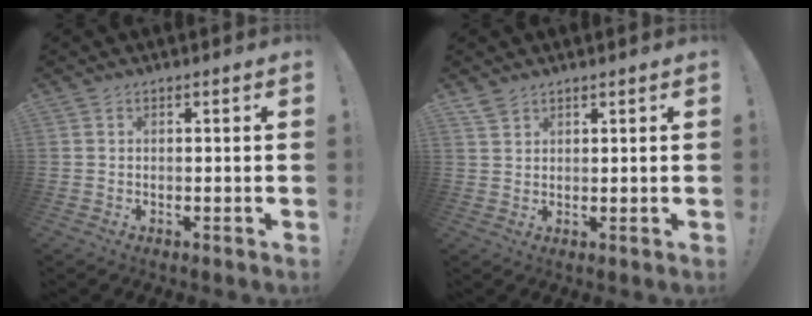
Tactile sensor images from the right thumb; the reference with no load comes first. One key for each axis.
{"total": 2.4, "fx": 2.0, "fy": 1.0, "fz": 1.0, "tx": -0.020, "ty": -0.009, "tz": 0.038}